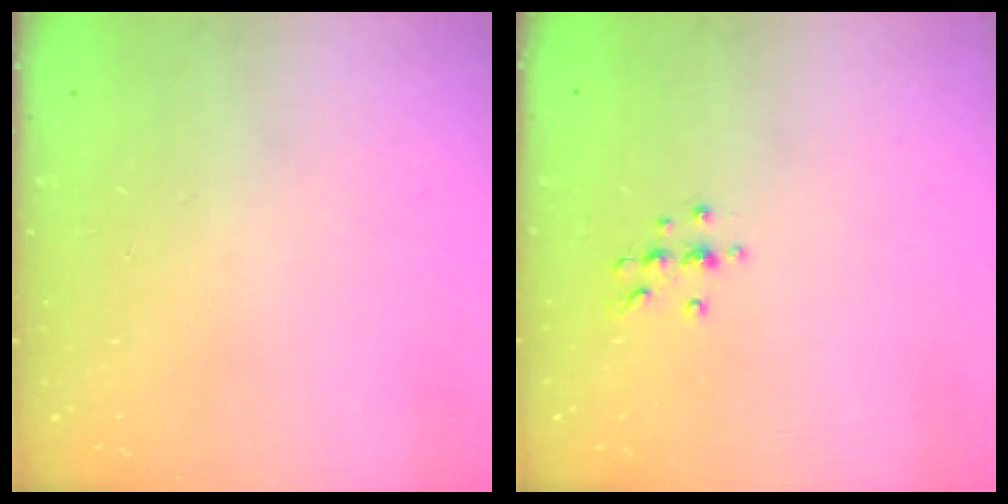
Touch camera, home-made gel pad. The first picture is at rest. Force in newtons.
{"total": 6.3, "press": 6.2, "slide": 0.7}